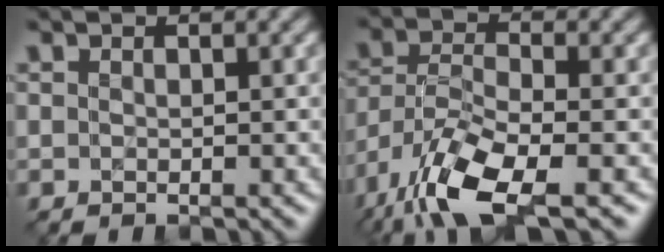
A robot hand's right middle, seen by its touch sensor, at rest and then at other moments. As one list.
[{"total": 9.5, "force": [-6.1, 3.0, 6.7], "torque": [-0.131, -0.012, -0.120]}]